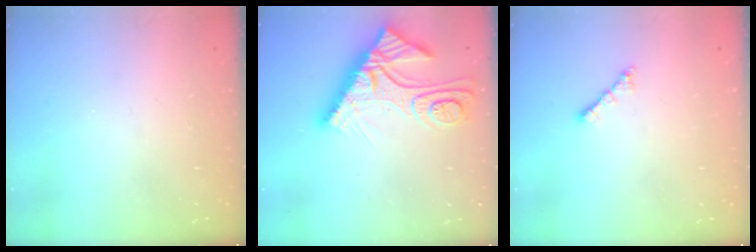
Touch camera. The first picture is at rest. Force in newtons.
{"total": 15.3, "press": 15.3, "slide": 1.4}
{"total": 1.8, "press": 1.8, "slide": 0.5}